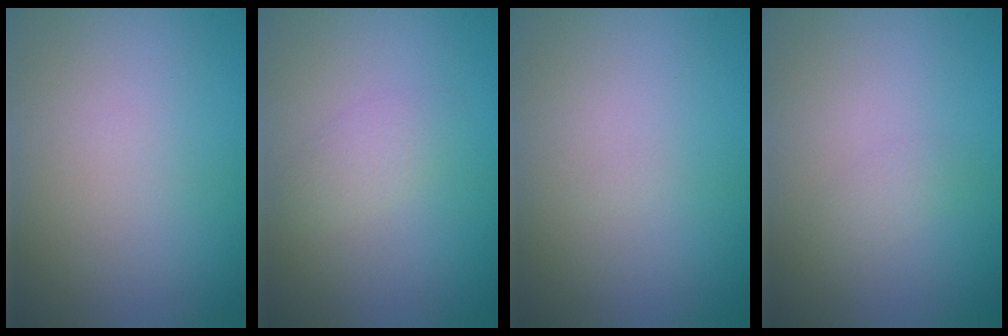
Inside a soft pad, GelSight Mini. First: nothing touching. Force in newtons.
{"total": 1.5, "press": 1.5, "slide": 0.1}
{"total": 0.0}
{"total": 0.9, "press": 0.9, "slide": 0.0}